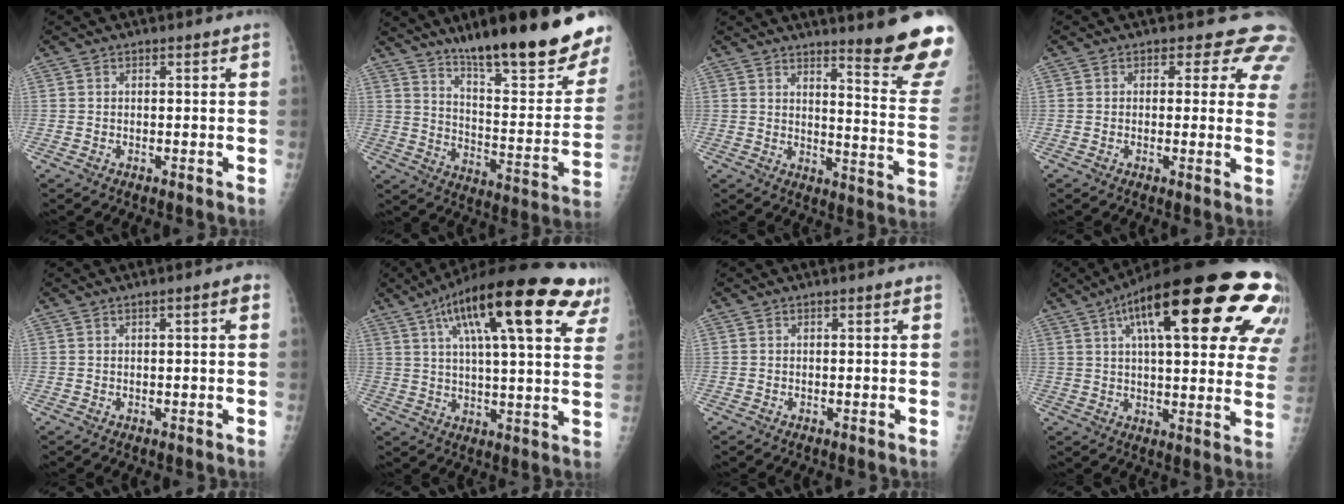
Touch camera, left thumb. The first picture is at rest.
{"total": 25.9, "force": [19.0, 4.3, 17.0], "torque": [-0.217, -0.098, 0.278]}
{"total": 15.4, "force": [12.6, 0.2, 8.8], "torque": [-0.092, -0.133, 0.159]}
{"total": 7.2, "force": [5.5, 4.0, 2.5], "torque": [0.018, -0.022, 0.034]}
{"total": 2.0, "force": [0.5, 0.4, 1.9], "torque": [-0.030, 0.008, 0.007]}
{"total": 26.6, "force": [13.5, 7.1, 21.8], "torque": [-0.317, 0.002, 0.194]}
{"total": 0.0}
{"total": 29.6, "force": [13.2, 9.4, 24.8], "torque": [-0.260, 0.005, 0.179]}